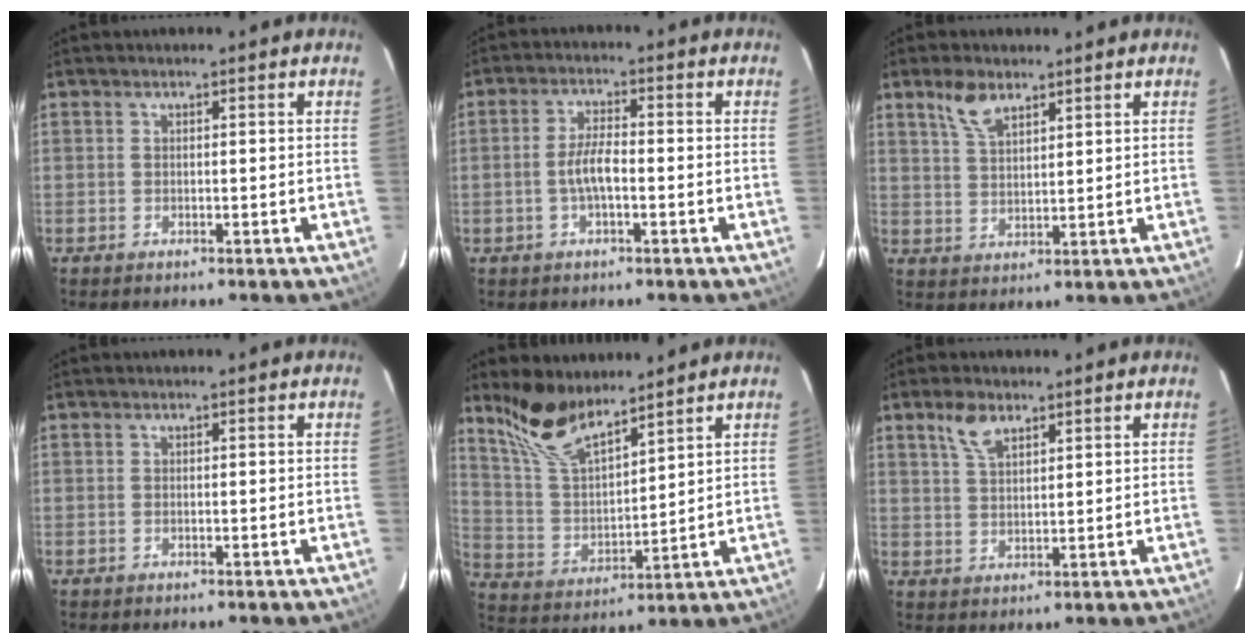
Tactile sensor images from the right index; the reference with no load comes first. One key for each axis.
{"total": 4.6, "fx": -1.2, "fy": 1.3, "fz": 4.2, "tx": -0.086, "ty": 0.005, "tz": -0.022}
{"total": 5.8, "fx": 3.9, "fy": 2.6, "fz": 3.4, "tx": -0.064, "ty": 0.008, "tz": 0.080}
{"total": 0.0}
{"total": 12.0, "fx": 9.7, "fy": 3.8, "fz": 6.0, "tx": -0.124, "ty": 0.009, "tz": 0.199}
{"total": 5.2, "fx": 3.3, "fy": 2.4, "fz": 3.1, "tx": -0.060, "ty": 0.010, "tz": 0.065}